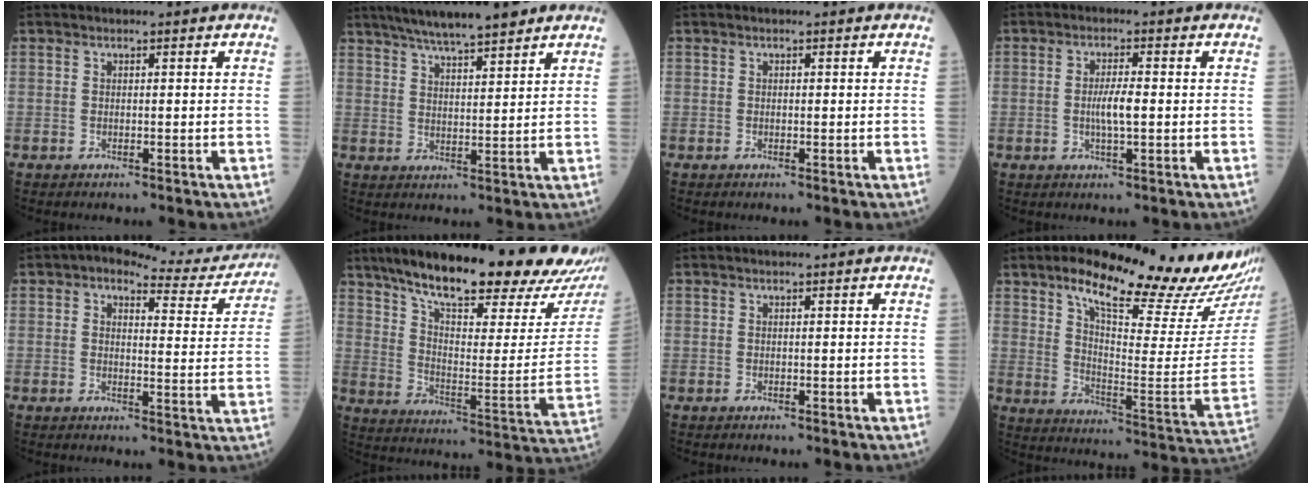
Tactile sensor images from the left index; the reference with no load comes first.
{"total": 10.5, "force": [8.6, 1.2, 6.0], "torque": [-0.093, 0.020, 0.132]}
{"total": 0.6, "force": [-0.5, 0.3, 0.0], "torque": [0.000, -0.003, -0.011]}
{"total": 3.7, "force": [-0.8, 0.7, 3.6], "torque": [-0.069, -0.005, -0.018]}
{"total": 9.8, "force": [8.8, 3.3, 3.1], "torque": [-0.025, -0.004, 0.085]}
{"total": 27.1, "force": [21.6, 5.4, 15.5], "torque": [-0.238, -0.024, 0.288]}
{"total": 0.0}
{"total": 23.9, "force": [18.9, 2.9, 14.4], "torque": [-0.208, -0.047, 0.250]}